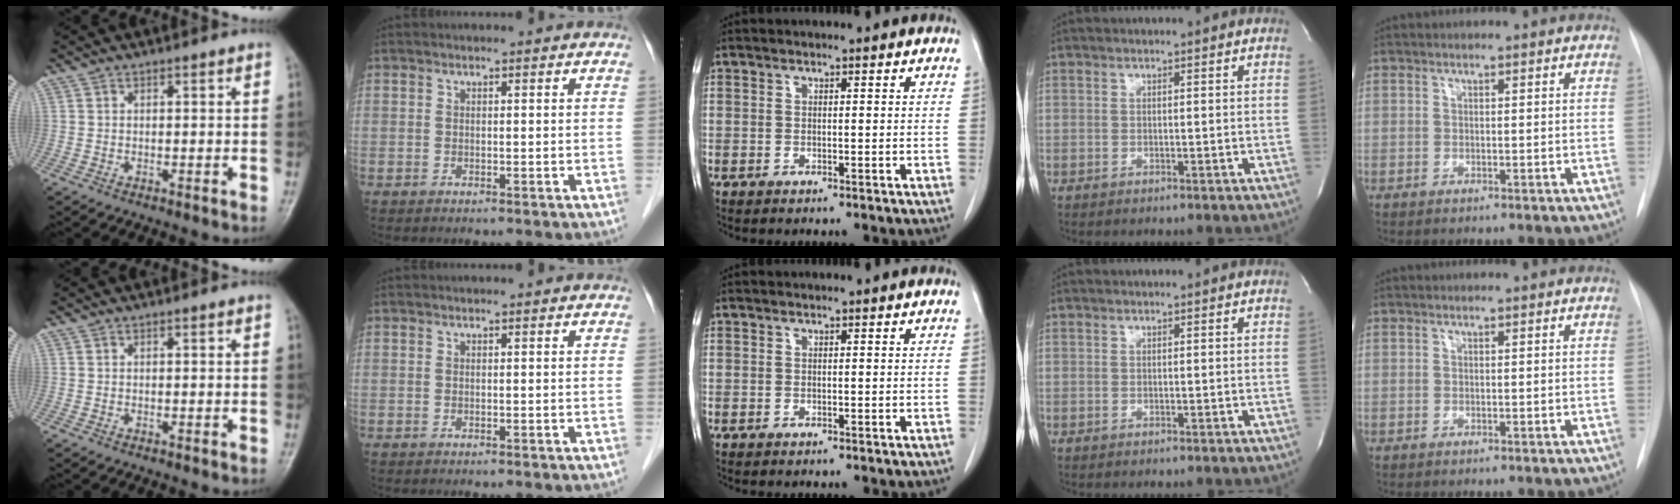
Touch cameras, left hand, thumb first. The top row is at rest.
{}